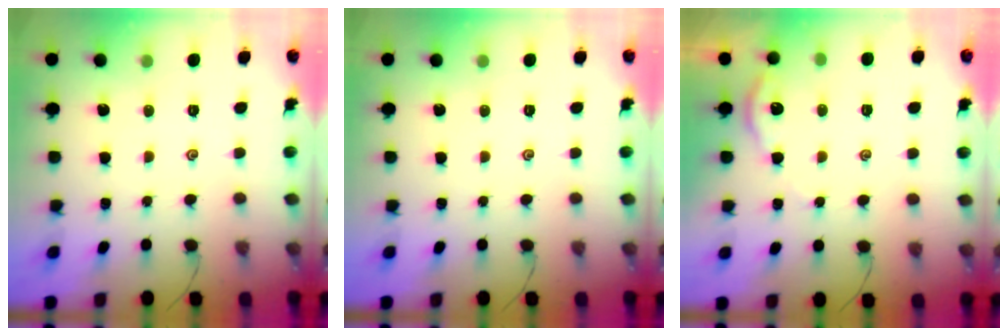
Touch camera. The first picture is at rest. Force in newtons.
{"total": 0.0}
{"total": 3.2, "press": 3.2, "slide": 0.3}